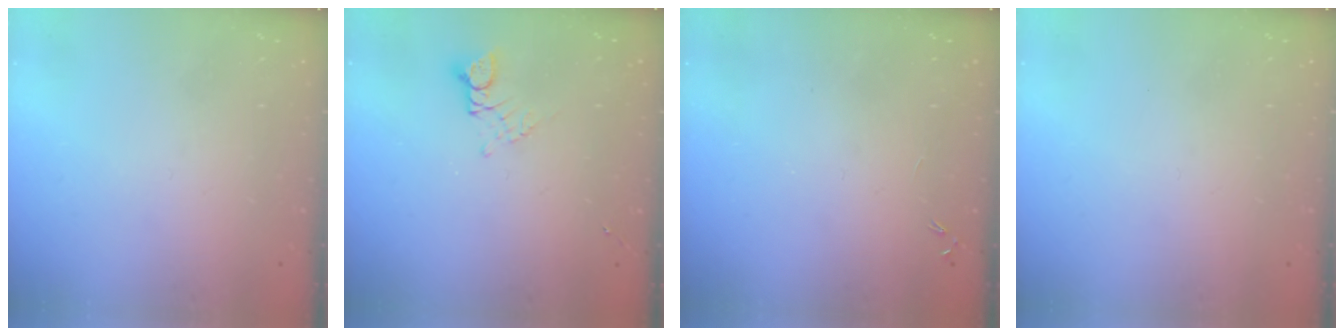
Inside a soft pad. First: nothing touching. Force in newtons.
{"total": 3.1, "press": 3.1, "slide": 0.4}
{"total": 0.0}
{"total": 0.0}